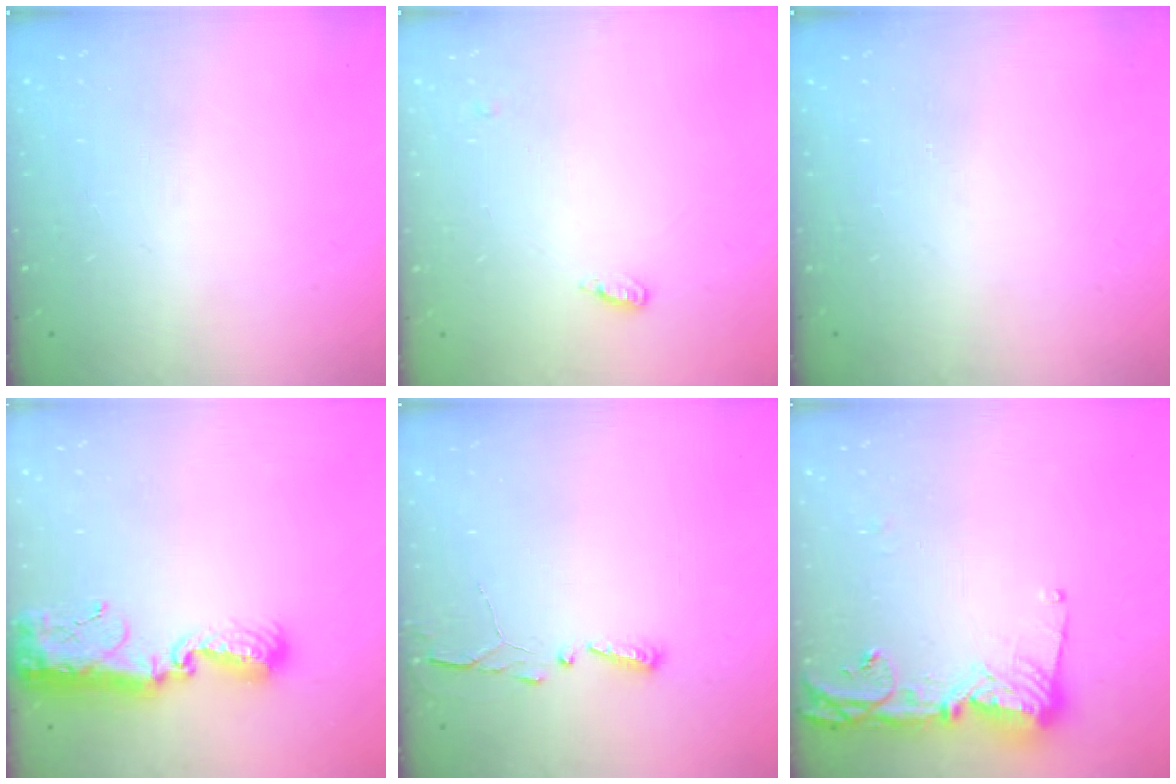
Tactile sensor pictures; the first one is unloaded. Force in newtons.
{"total": 4.0, "press": 3.9, "slide": 0.7}
{"total": 0.0}
{"total": 12.1, "press": 12.0, "slide": 0.9}
{"total": 2.9, "press": 2.9, "slide": 0.4}
{"total": 14.0, "press": 13.9, "slide": 1.3}